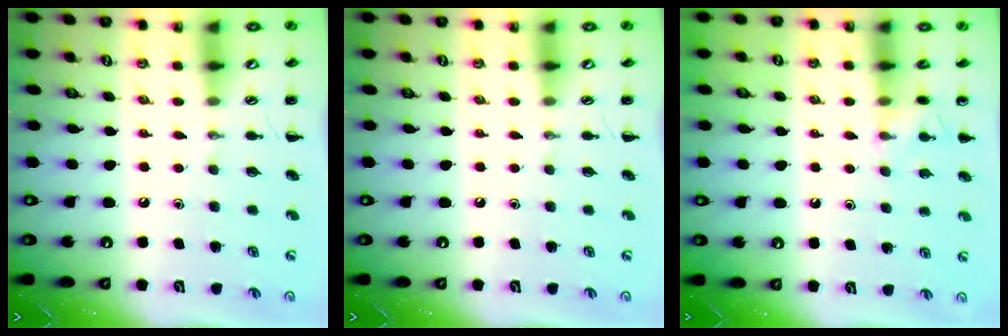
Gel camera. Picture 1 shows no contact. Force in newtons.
{"total": 0.0}
{"total": 5.1, "press": 4.9, "slide": 1.4}